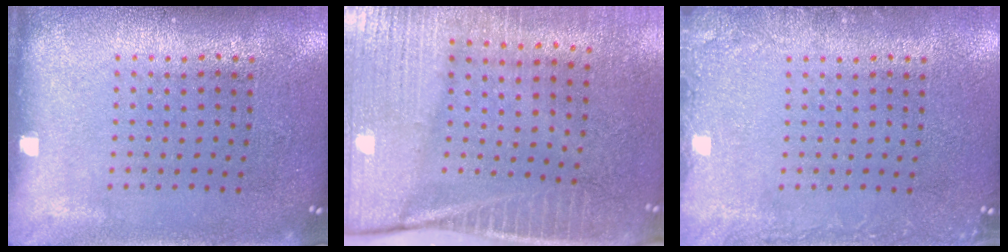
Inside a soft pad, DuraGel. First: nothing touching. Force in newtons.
{"total": 4.1, "press": 3.6, "slide": 1.9}
{"total": 1.6, "press": 1.6, "slide": 0.3}